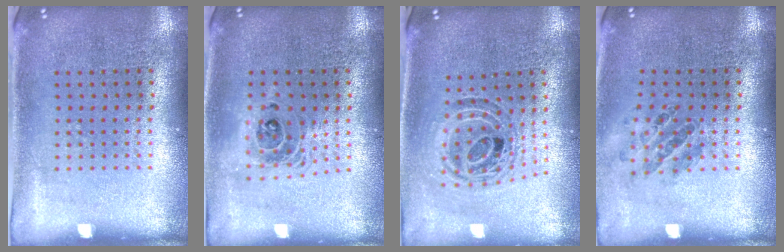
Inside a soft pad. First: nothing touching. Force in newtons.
{"total": 1.5, "press": 1.2, "slide": 0.9}
{"total": 1.0, "press": 0.9, "slide": 0.2}
{"total": 0.8, "press": 0.8, "slide": 0.1}